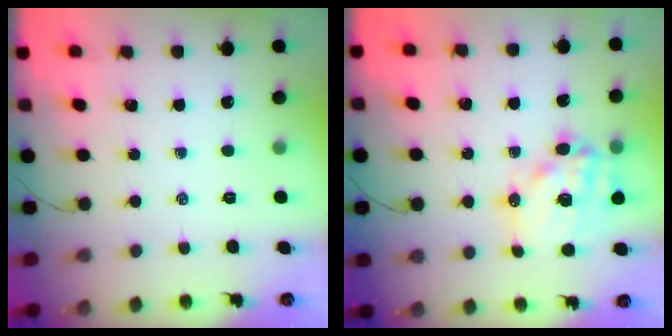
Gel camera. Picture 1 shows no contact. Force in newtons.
{"total": 15.6, "press": 15.2, "slide": 3.4}